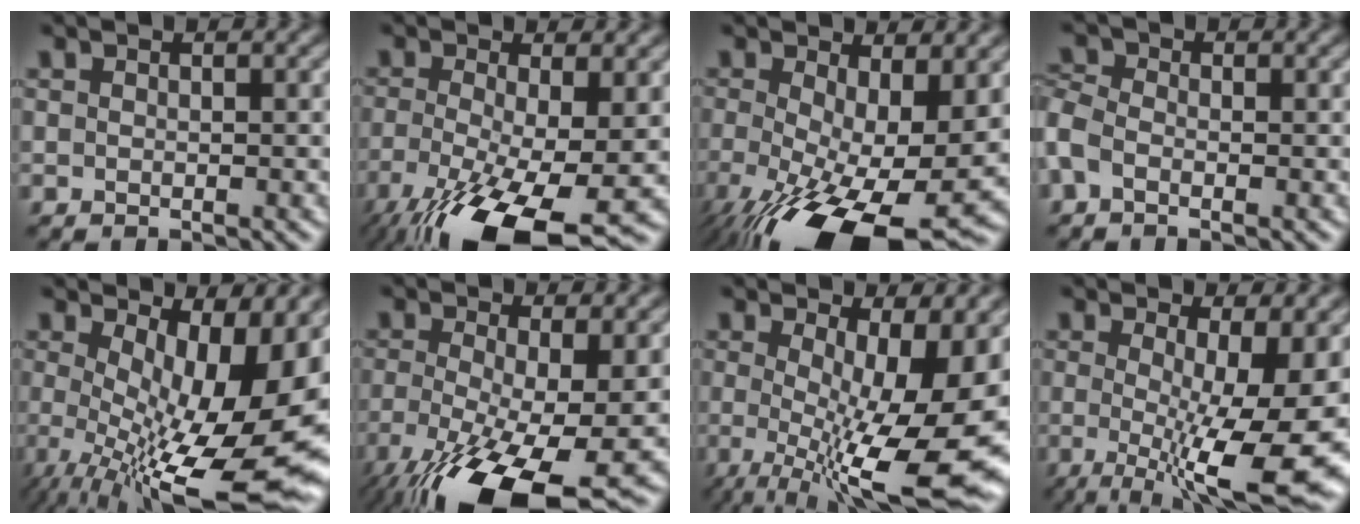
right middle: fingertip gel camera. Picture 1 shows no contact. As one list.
[{"total": 13.1, "force": [-6.4, 4.1, 10.7], "torque": [-0.212, -0.040, -0.110]}, {"total": 15.1, "force": [-4.6, 6.4, 12.9], "torque": [-0.226, -0.049, -0.059]}, {"total": 2.4, "force": [-0.8, 1.6, 1.6], "torque": [-0.042, 0.003, -0.033]}, {"total": 16.7, "force": [-0.4, 6.7, 15.3], "torque": [-0.198, -0.027, 0.011]}, {"total": 14.5, "force": [-6.7, 4.9, 11.9], "torque": [-0.230, -0.045, -0.108]}, {"total": 15.1, "force": [-1.2, 5.1, 14.2], "torque": [-0.189, -0.013, -0.006]}, {"total": 13.3, "force": [-1.7, 3.6, 12.7], "torque": [-0.176, -0.017, -0.022]}]